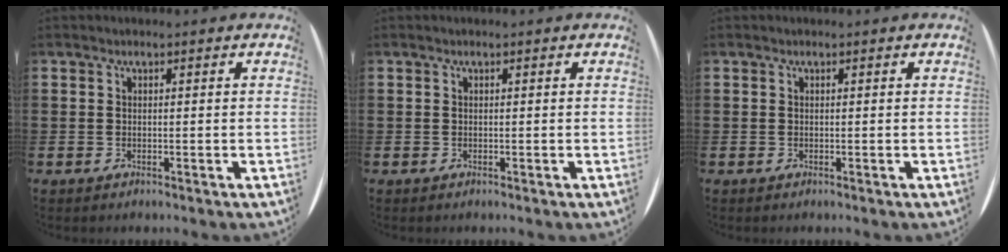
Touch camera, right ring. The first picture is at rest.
{"total": 0.0}
{"total": 0.0}